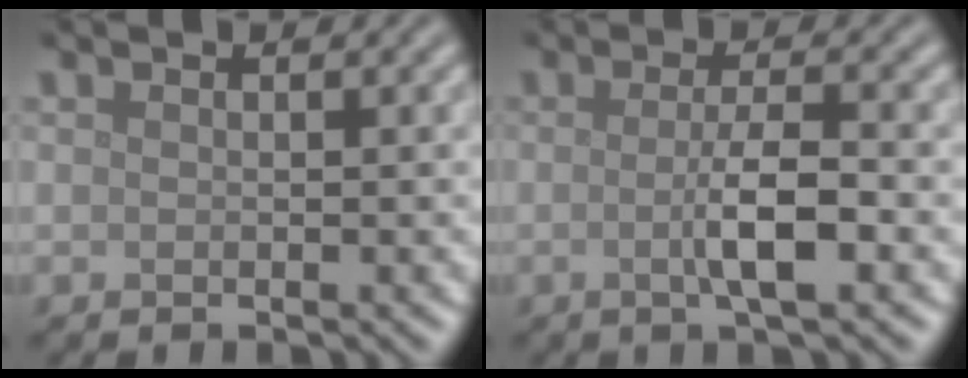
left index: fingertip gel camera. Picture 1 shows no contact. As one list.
[{"total": 3.6, "force": [-0.6, 0.6, 3.5], "torque": [-0.062, 0.000, -0.013]}]